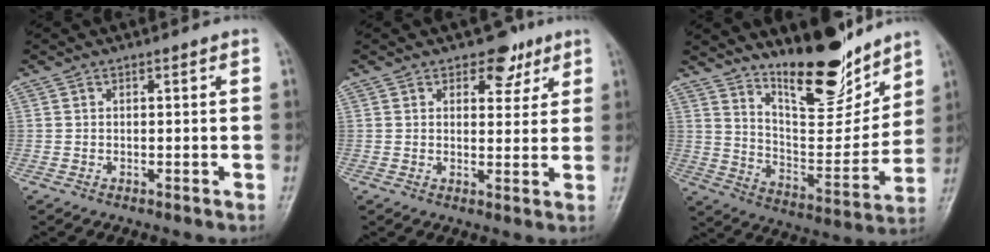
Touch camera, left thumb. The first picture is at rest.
{"total": 5.4, "force": [3.4, 3.4, 2.5], "torque": [-0.002, -0.016, 0.044]}
{"total": 16.7, "force": [13.1, 5.2, 9.0], "torque": [-0.098, -0.103, 0.225]}